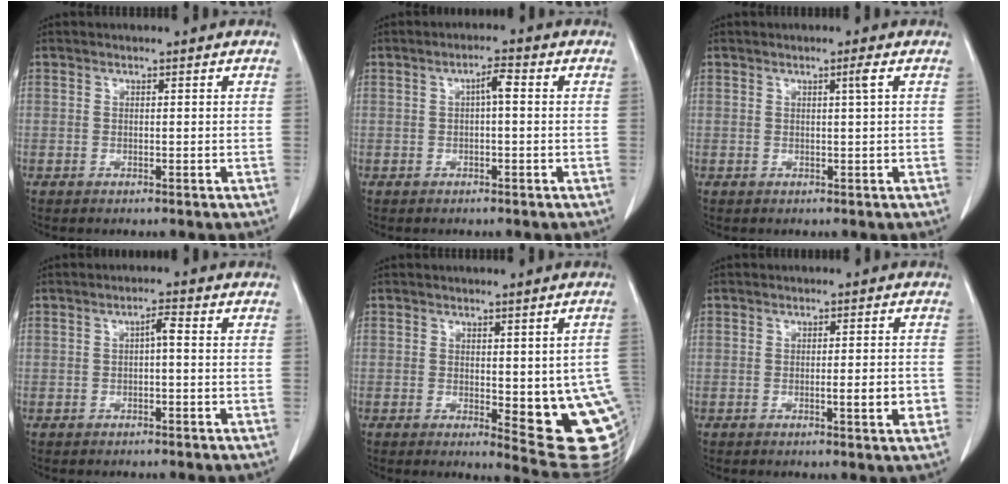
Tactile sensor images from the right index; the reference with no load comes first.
{"total": 2.5, "force": [0.2, 0.4, 2.4], "torque": [-0.040, 0.005, 0.004]}
{"total": 1.2, "force": [0.4, -0.5, 1.0], "torque": [-0.021, -0.003, 0.009]}
{"total": 1.8, "force": [-0.1, 0.3, 1.8], "torque": [-0.030, 0.005, -0.001]}
{"total": 14.3, "force": [-1.8, 4.5, 13.4], "torque": [-0.126, -0.008, -0.003]}
{"total": 3.8, "force": [-0.9, 0.3, 3.7], "torque": [-0.048, -0.001, -0.011]}